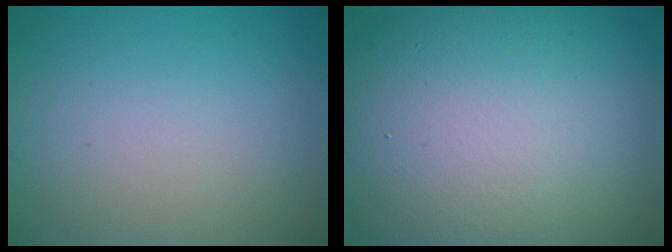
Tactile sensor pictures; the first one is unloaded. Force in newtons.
{"total": 16.4, "press": 16.4, "slide": 0.9}